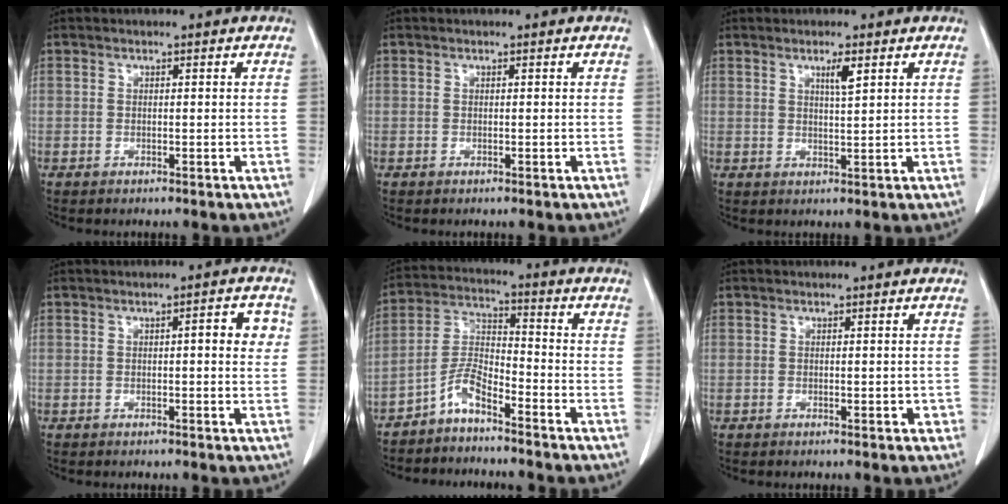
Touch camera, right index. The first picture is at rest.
{"total": 0.0}
{"total": 2.6, "force": [1.4, 0.0, 2.2], "torque": [-0.040, -0.004, 0.025]}
{"total": 3.6, "force": [0.6, 0.9, 3.5], "torque": [-0.042, 0.007, 0.003]}
{"total": 5.6, "force": [-4.4, 1.3, 3.3], "torque": [-0.077, 0.003, -0.091]}
{"total": 1.4, "force": [-0.2, 0.7, 1.2], "torque": [-0.014, 0.002, -0.001]}